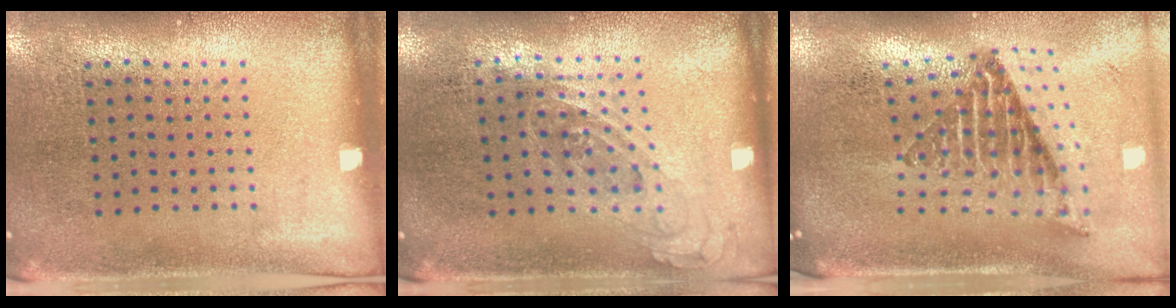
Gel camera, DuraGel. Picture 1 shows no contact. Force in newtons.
{"total": 0.8, "press": 0.7, "slide": 0.4}
{"total": 2.2, "press": 1.5, "slide": 1.6}